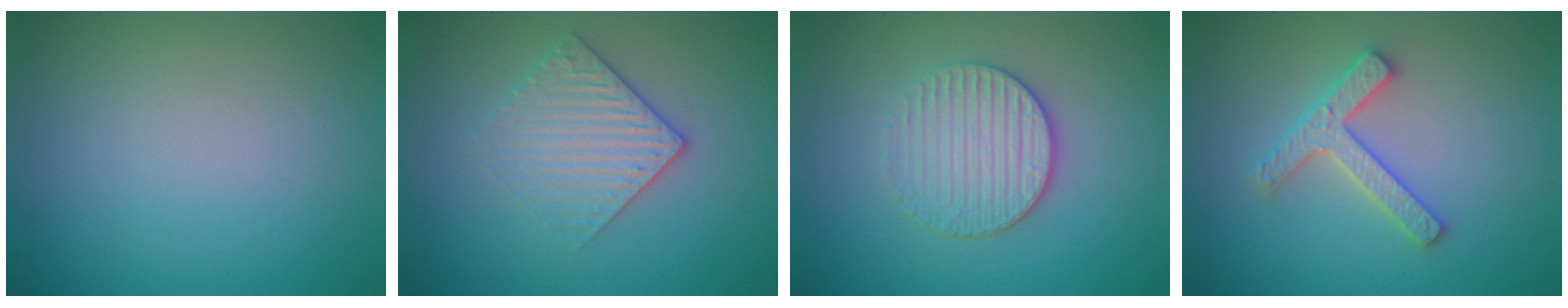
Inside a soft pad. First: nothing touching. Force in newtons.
{"total": 3.1, "press": 2.8, "slide": 1.3}
{"total": 3.5, "press": 3.2, "slide": 1.4}
{"total": 3.4, "press": 3.3, "slide": 0.6}